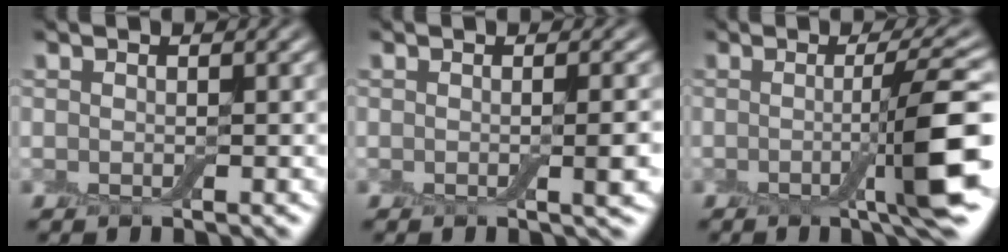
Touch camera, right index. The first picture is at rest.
{"total": 2.1, "force": [-0.4, 0.2, 2.0], "torque": [-0.028, -0.001, -0.005]}
{"total": 6.6, "force": [-1.1, 0.7, 6.5], "torque": [-0.094, 0.002, -0.020]}